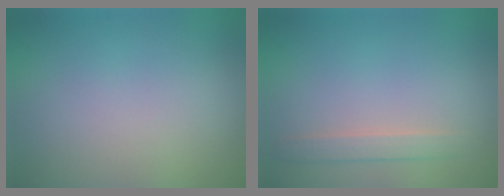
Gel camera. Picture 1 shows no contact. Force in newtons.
{"total": 1.5, "press": 1.5, "slide": 0.1}